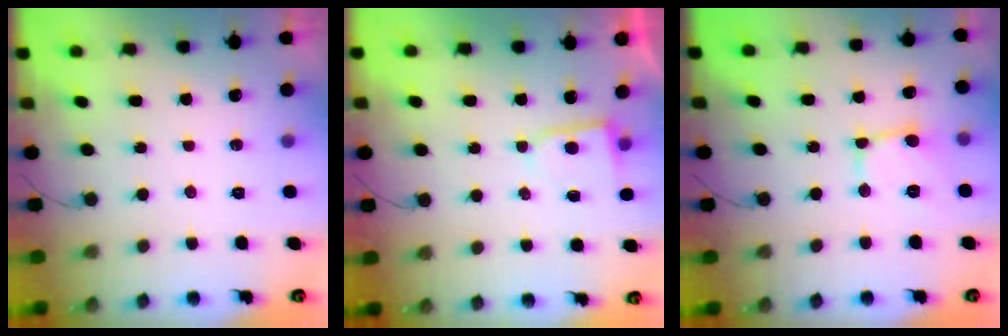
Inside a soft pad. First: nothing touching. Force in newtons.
{"total": 4.1, "press": 4.1, "slide": 0.4}
{"total": 4.0, "press": 3.9, "slide": 0.6}